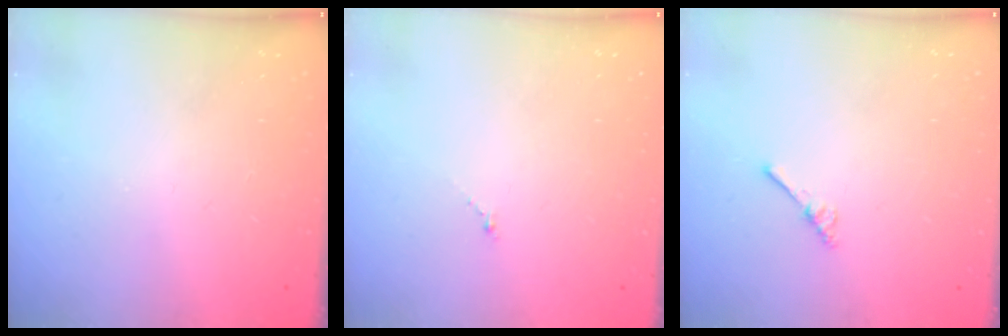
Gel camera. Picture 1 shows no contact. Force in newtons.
{"total": 0.0}
{"total": 3.0, "press": 3.0, "slide": 0.3}